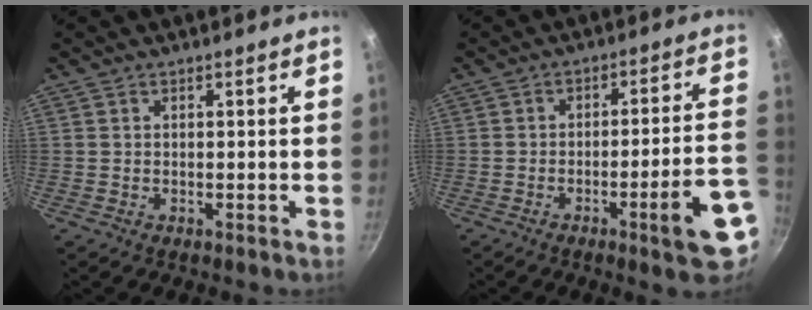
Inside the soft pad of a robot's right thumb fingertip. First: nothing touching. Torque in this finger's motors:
{"motor_torque": [0.68, -0.29, 0.34, 0.23, 0.05]}